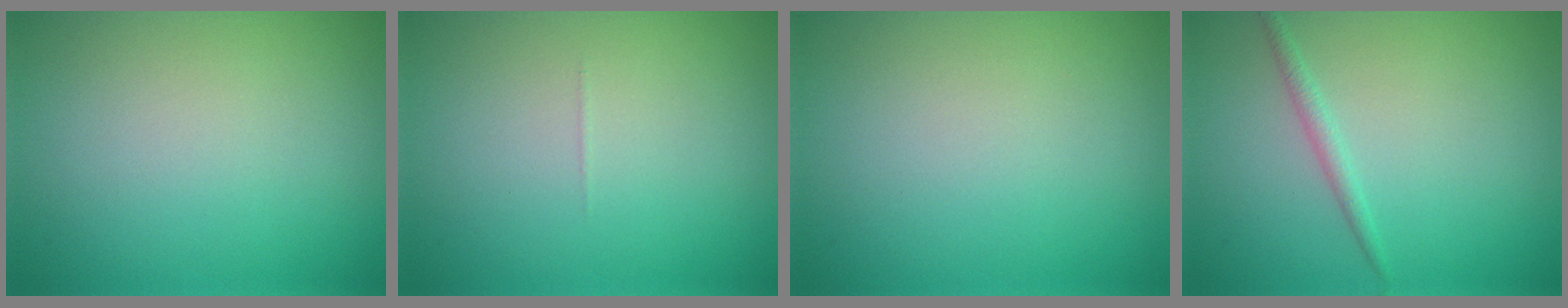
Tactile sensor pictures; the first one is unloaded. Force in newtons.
{"total": 0.0}
{"total": 0.0}
{"total": 1.1, "press": 1.1, "slide": 0.0}